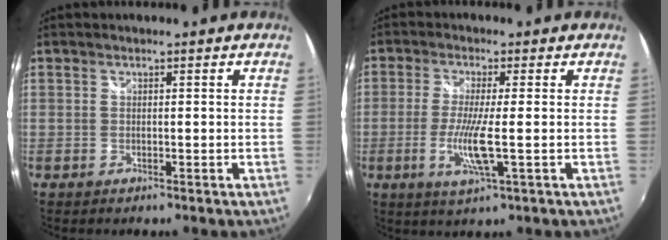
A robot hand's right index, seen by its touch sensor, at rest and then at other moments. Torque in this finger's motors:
{"motor_torque": [0.47, 0.05, 0.20, 0.12]}